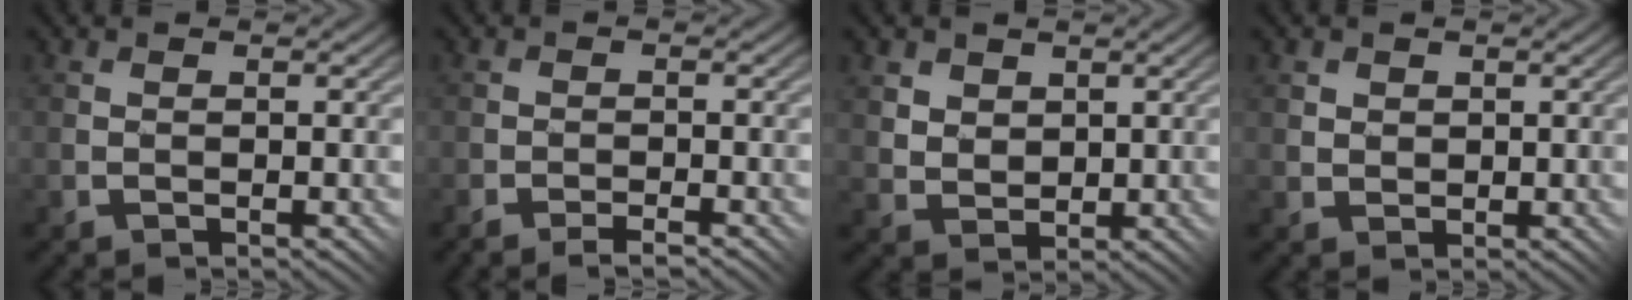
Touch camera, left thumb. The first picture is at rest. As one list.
[{"total": 2.0, "force": [-1.8, 0.5, 0.8], "torque": [-0.008, 0.003, -0.033]}, {"total": 4.2, "force": [2.7, 3.1, 1.1], "torque": [-0.060, -0.003, 0.056]}, {"total": 2.2, "force": [1.3, 1.8, 0.3], "torque": [-0.022, 0.004, 0.025]}]